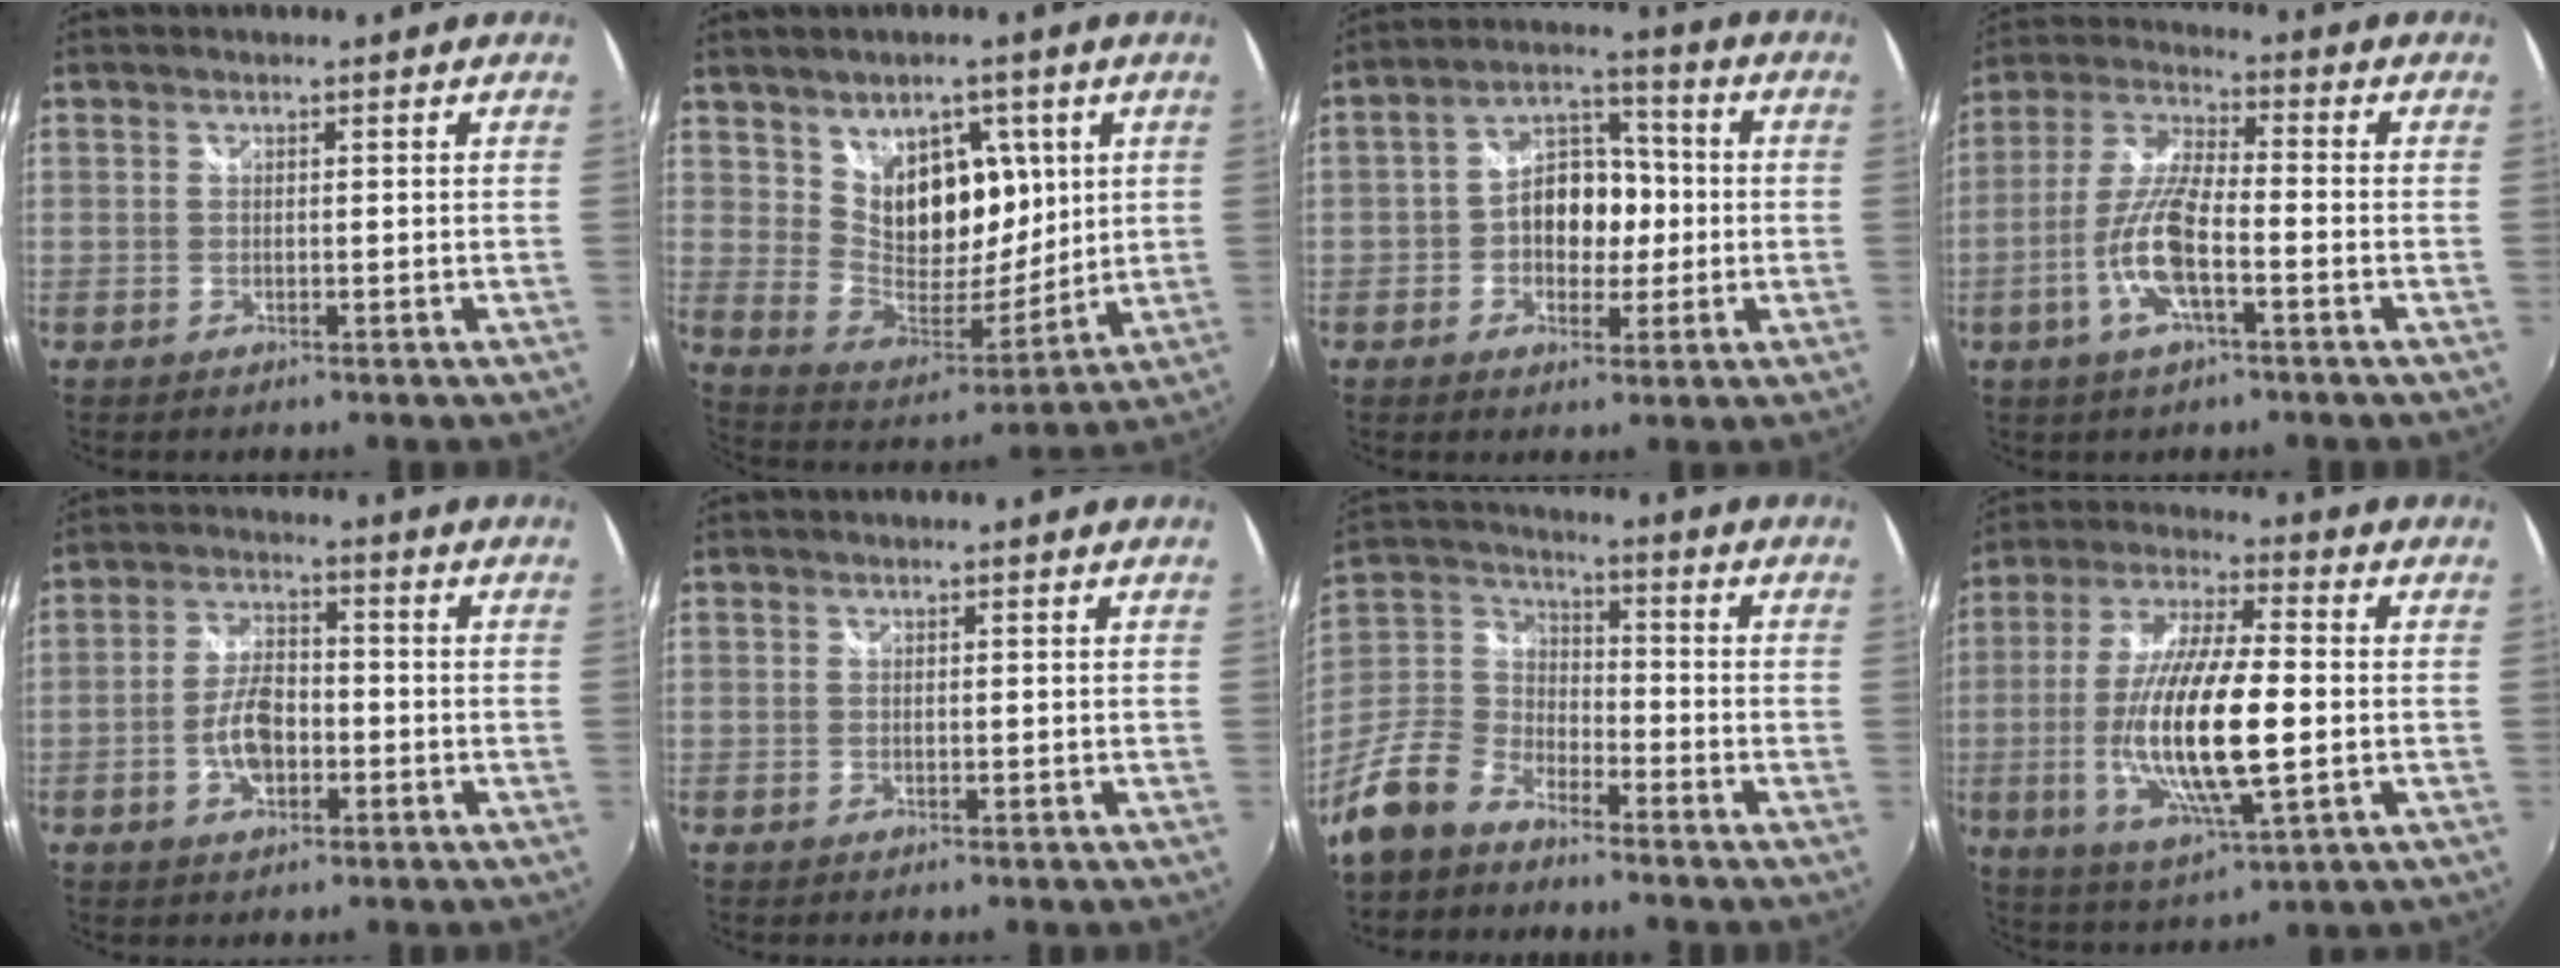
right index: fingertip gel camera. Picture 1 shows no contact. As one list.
[{"total": 14.1, "force": [6.1, 9.5, 8.4], "torque": [-0.129, -0.001, 0.124]}, {"total": 9.5, "force": [-1.4, 7.0, 6.3], "torque": [-0.115, 0.024, -0.021]}, {"total": 11.2, "force": [-4.0, 2.7, 10.1], "torque": [-0.216, -0.002, -0.077]}, {"total": 7.8, "force": [-2.4, 4.3, 6.0], "torque": [-0.119, 0.010, -0.041]}, {"total": 0.0}, {"total": 13.7, "force": [-9.5, 7.6, 6.4], "torque": [-0.165, 0.014, -0.188]}, {"total": 18.6, "force": [-2.4, 4.4, 17.9], "torque": [-0.354, -0.012, -0.040]}]